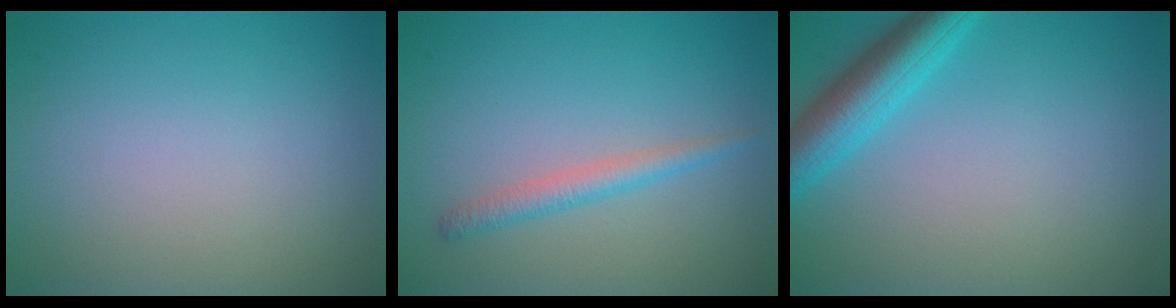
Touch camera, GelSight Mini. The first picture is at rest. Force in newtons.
{"total": 1.9, "press": 1.9, "slide": 0.1}
{"total": 4.8, "press": 4.8, "slide": 0.2}